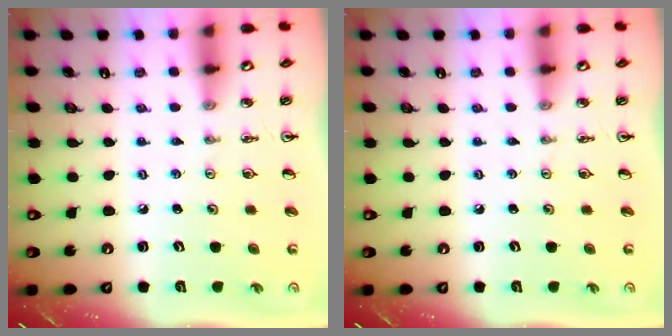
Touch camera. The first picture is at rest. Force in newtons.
{"total": 0.0}